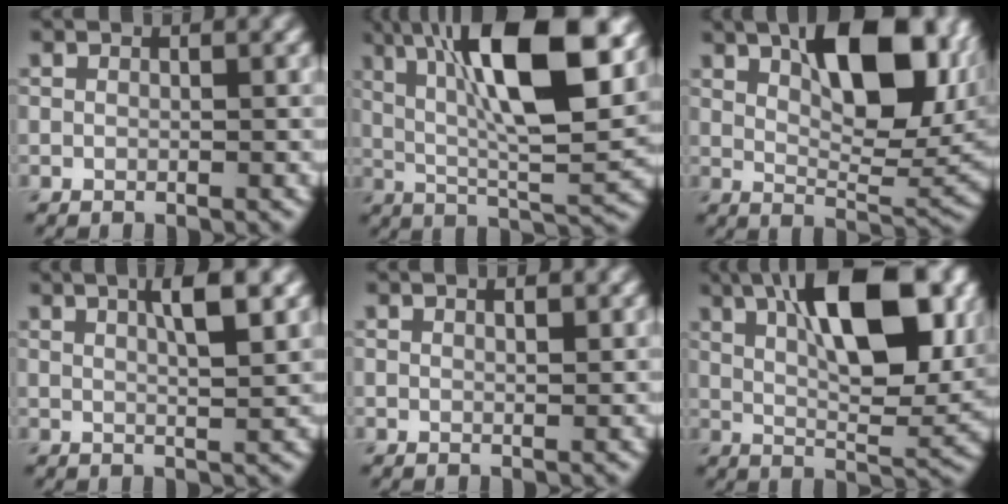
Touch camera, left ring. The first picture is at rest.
{"total": 13.8, "force": [4.9, 3.9, 12.3], "torque": [-0.191, 0.009, 0.076]}
{"total": 11.4, "force": [4.1, 4.5, 9.6], "torque": [-0.140, 0.007, 0.064]}
{"total": 4.1, "force": [1.8, 1.0, 3.6], "torque": [-0.047, 0.006, 0.025]}
{"total": 1.1, "force": [0.7, 0.2, 0.8], "torque": [-0.013, 0.000, 0.010]}
{"total": 13.3, "force": [5.3, 5.1, 11.1], "torque": [-0.159, 0.006, 0.082]}